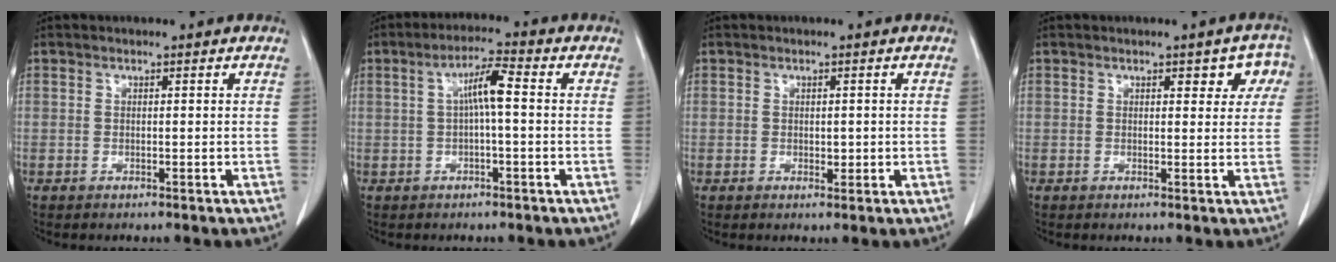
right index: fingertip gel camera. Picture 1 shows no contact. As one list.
[{"total": 5.0, "force": [0.4, 0.3, 5.0], "torque": [-0.091, 0.014, 0.008]}, {"total": 1.3, "force": [-0.1, 0.8, 1.0], "torque": [-0.012, -0.001, 0.003]}, {"total": 4.1, "force": [1.8, 2.2, 3.0], "torque": [-0.016, 0.011, 0.016]}]